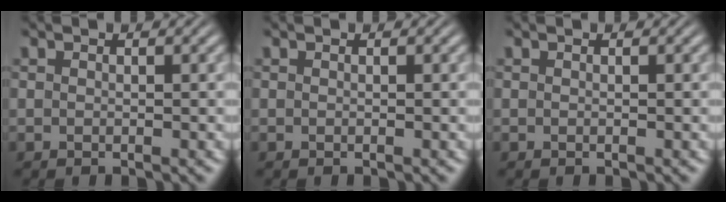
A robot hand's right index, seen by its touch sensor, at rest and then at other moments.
{"total": 0.0}
{"total": 0.0}